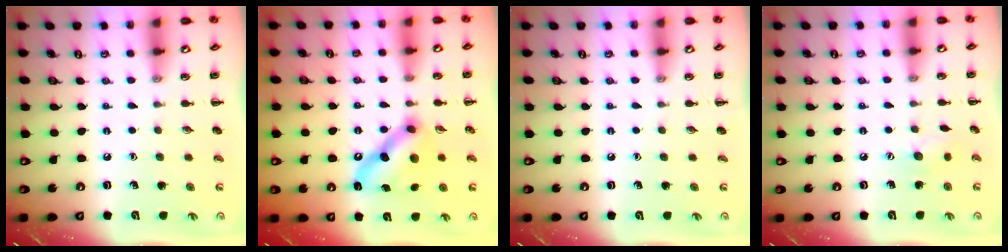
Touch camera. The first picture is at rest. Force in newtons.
{"total": 12.6, "press": 12.5, "slide": 1.3}
{"total": 0.0}
{"total": 6.9, "press": 6.7, "slide": 1.3}